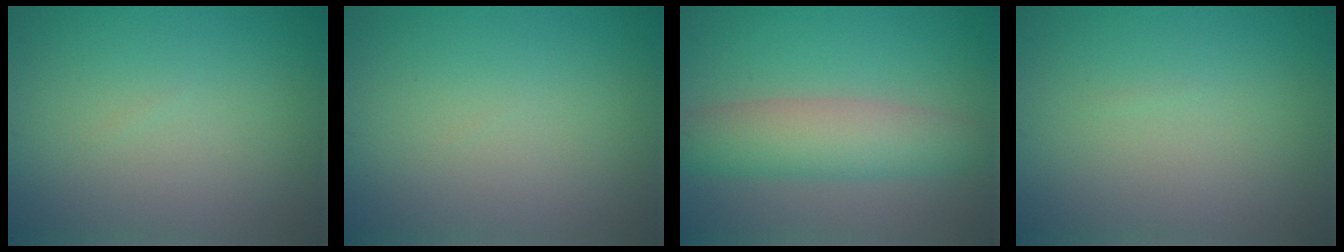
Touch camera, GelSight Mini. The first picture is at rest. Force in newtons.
{"total": 0.0}
{"total": 5.1, "press": 5.1, "slide": 0.0}
{"total": 0.0}